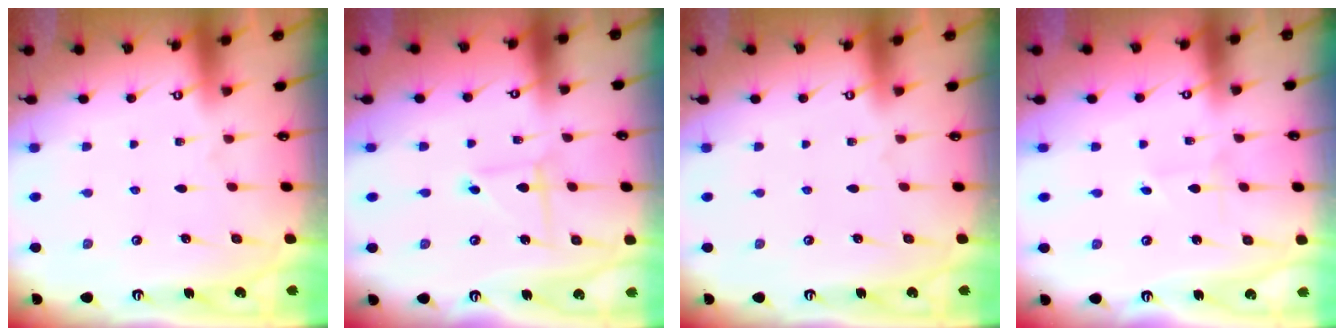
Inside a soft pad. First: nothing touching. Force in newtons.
{"total": 2.2, "press": 2.2, "slide": 0.3}
{"total": 0.0}
{"total": 0.7, "press": 0.7, "slide": 0.0}